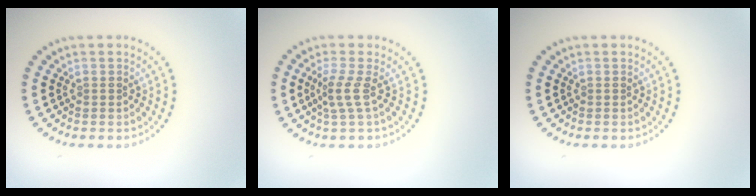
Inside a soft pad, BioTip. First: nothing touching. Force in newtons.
{"total": 2.0, "press": 1.4, "slide": 1.5}
{"total": 0.0}